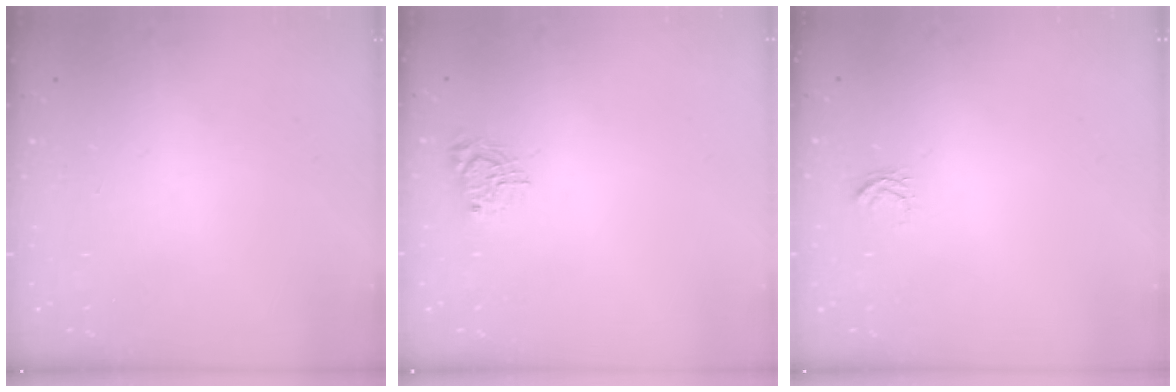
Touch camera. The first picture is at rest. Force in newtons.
{"total": 4.8, "press": 4.8, "slide": 0.4}
{"total": 3.8, "press": 3.8, "slide": 0.3}